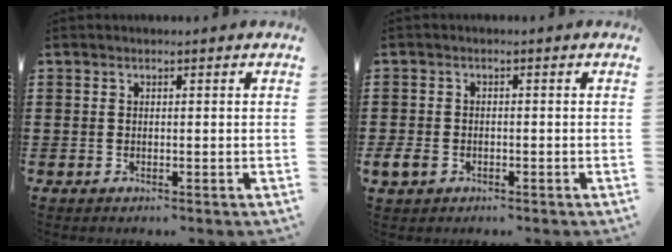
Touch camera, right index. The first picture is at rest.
{"total": 2.1, "force": [-1.1, 1.5, 1.1], "torque": [-0.036, -0.004, -0.026]}